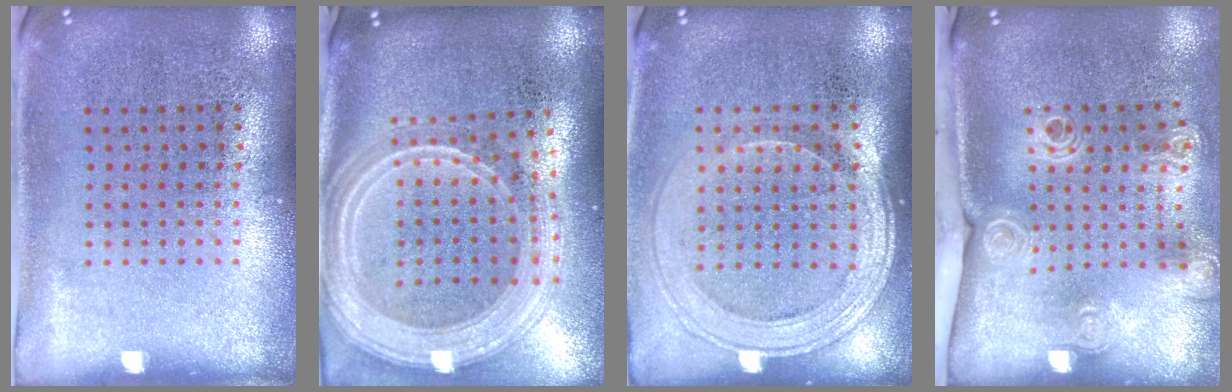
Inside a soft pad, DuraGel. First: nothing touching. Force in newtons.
{"total": 3.0, "press": 2.4, "slide": 1.8}
{"total": 1.6, "press": 1.4, "slide": 0.7}
{"total": 2.0, "press": 1.5, "slide": 1.4}